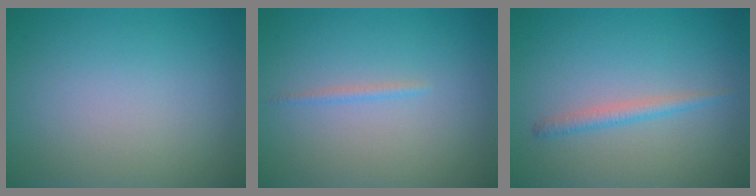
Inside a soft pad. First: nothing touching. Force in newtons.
{"total": 0.7, "press": 0.7, "slide": 0.1}
{"total": 1.5, "press": 1.5, "slide": 0.1}